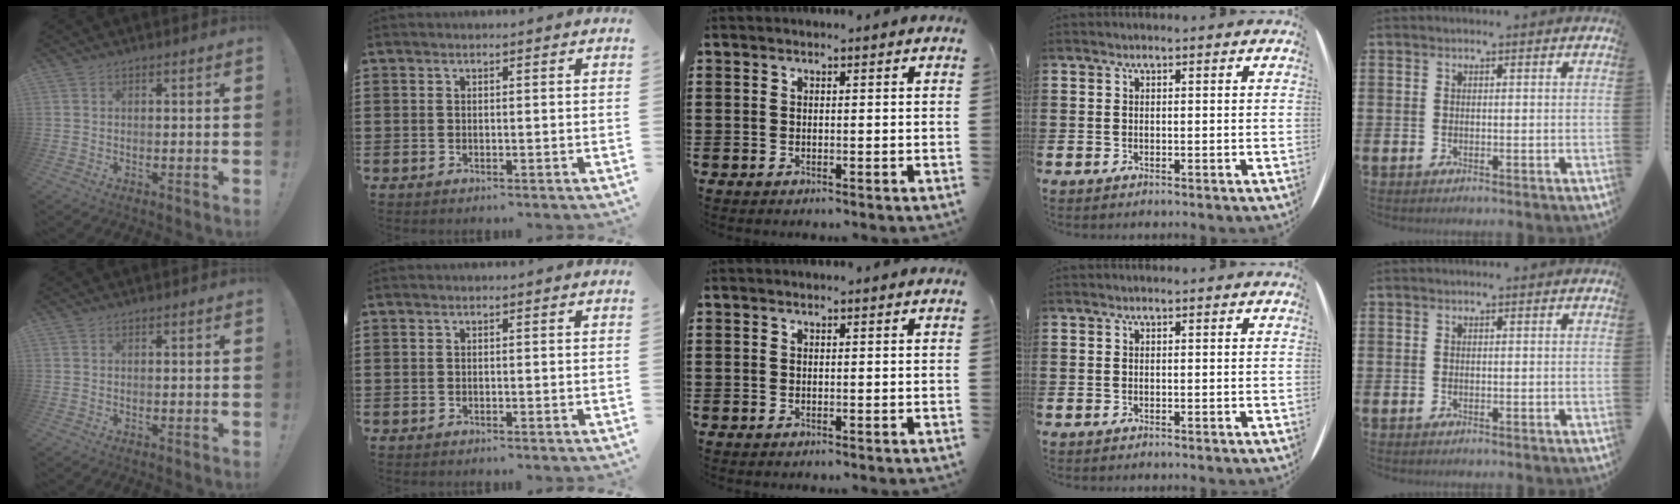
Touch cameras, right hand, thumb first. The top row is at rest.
{}